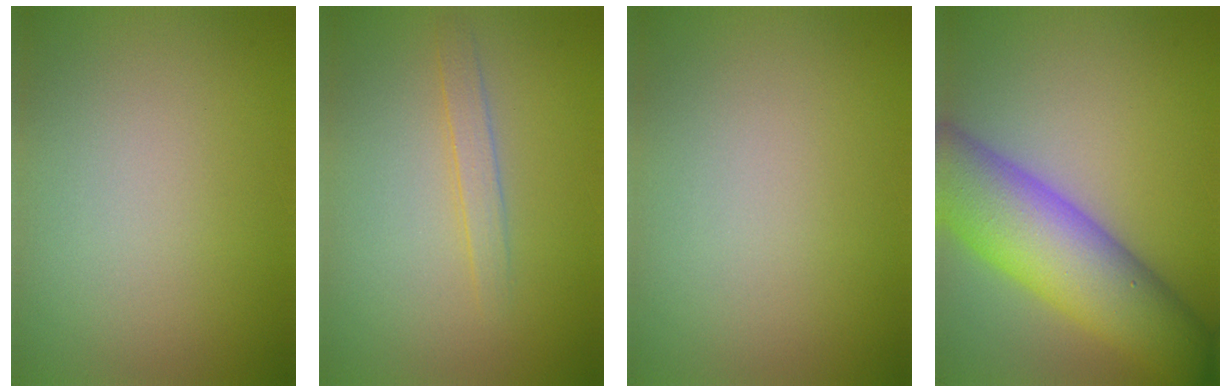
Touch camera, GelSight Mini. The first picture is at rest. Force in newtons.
{"total": 1.5, "press": 1.5, "slide": 0.1}
{"total": 0.0}
{"total": 10.3, "press": 10.3, "slide": 0.6}